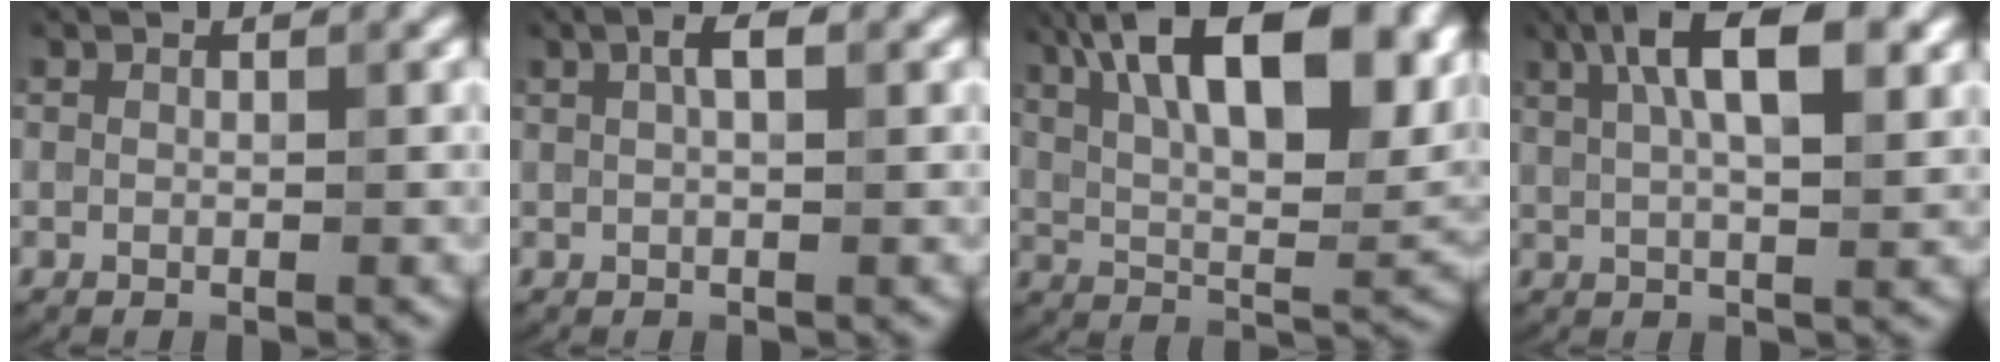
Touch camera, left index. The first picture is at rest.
{"total": 2.1, "force": [0.8, 0.6, 1.8], "torque": [-0.031, 0.007, 0.011]}
{"total": 17.5, "force": [8.2, 7.1, 13.8], "torque": [-0.188, 0.032, 0.118]}
{"total": 8.6, "force": [3.3, 2.9, 7.4], "torque": [-0.108, 0.023, 0.042]}